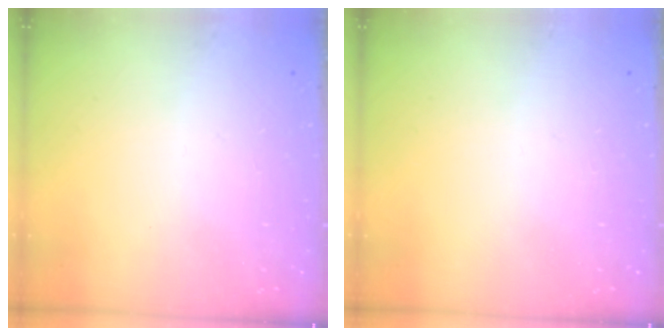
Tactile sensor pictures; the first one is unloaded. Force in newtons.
{"total": 0.0}